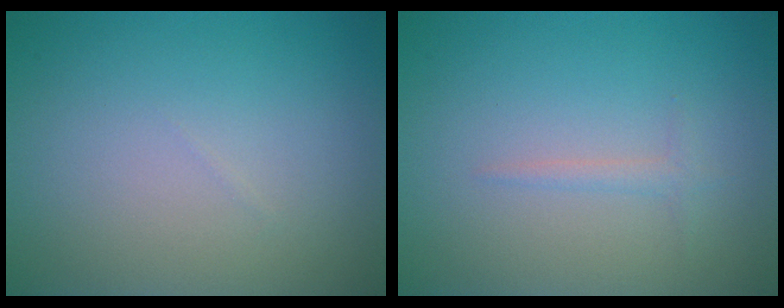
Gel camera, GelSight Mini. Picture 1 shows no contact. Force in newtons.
{"total": 0.8, "press": 0.8, "slide": 0.1}